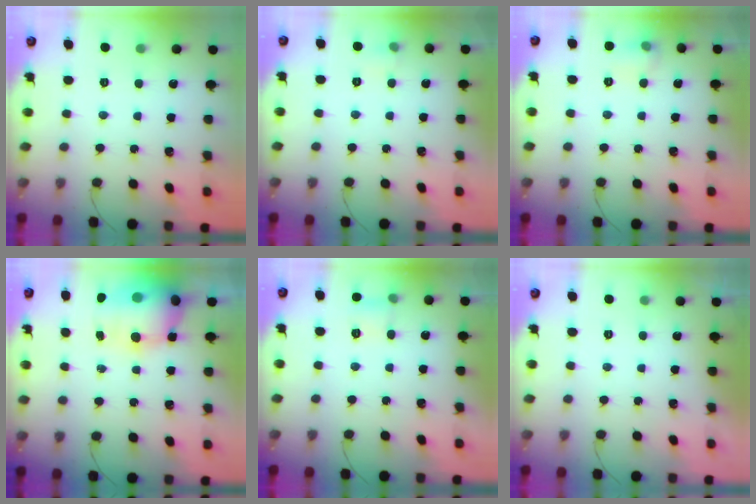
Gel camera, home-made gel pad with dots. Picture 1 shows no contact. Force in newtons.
{"total": 3.5, "press": 3.2, "slide": 1.4}
{"total": 6.3, "press": 6.1, "slide": 1.4}
{"total": 18.3, "press": 16.3, "slide": 8.4}
{"total": 3.9, "press": 3.7, "slide": 1.3}
{"total": 0.0}